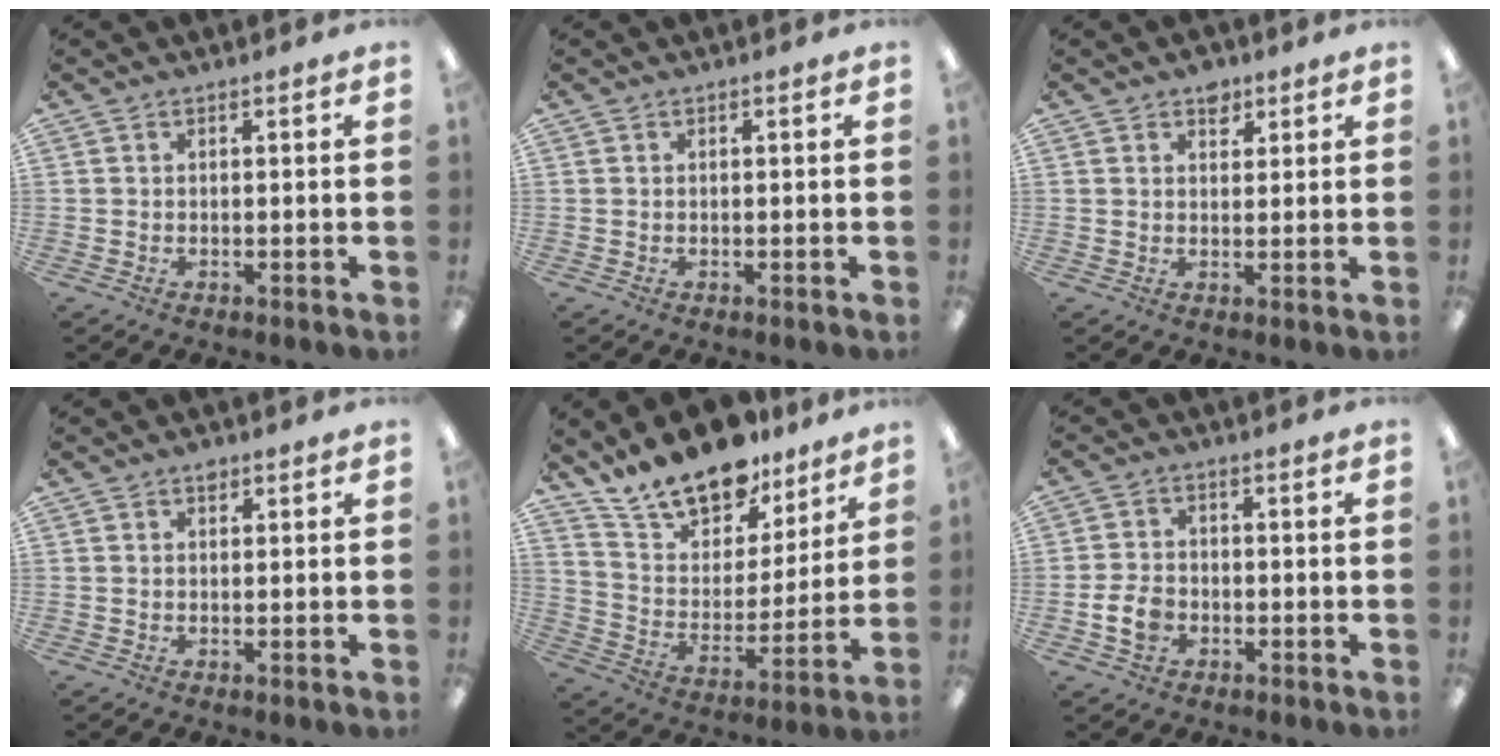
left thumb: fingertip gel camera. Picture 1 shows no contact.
{"total": 0.0}
{"total": 3.8, "force": [2.5, 2.4, 1.6], "torque": [-0.003, -0.008, 0.040]}
{"total": 1.4, "force": [1.0, 0.7, 0.7], "torque": [-0.007, -0.001, 0.016]}
{"total": 17.0, "force": [14.3, 7.3, 5.4], "torque": [-0.112, -0.102, 0.260]}
{"total": 5.5, "force": [-1.6, 4.0, 3.3], "torque": [-0.074, 0.005, -0.031]}